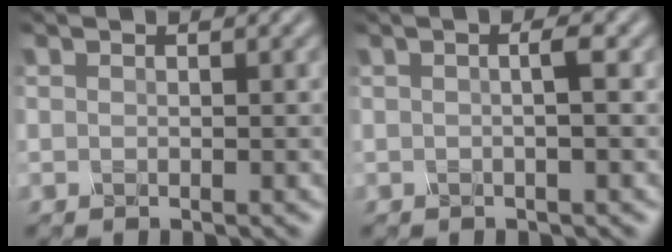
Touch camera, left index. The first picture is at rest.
{"total": 1.9, "force": [0.1, 0.4, 1.8], "torque": [-0.024, -0.001, -0.003]}